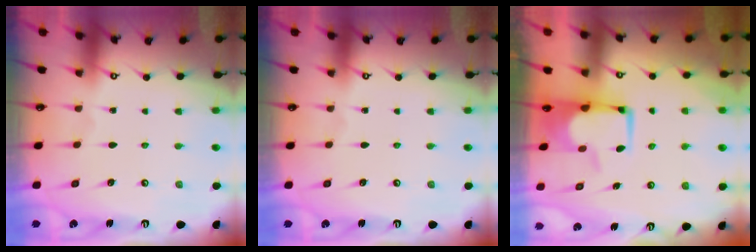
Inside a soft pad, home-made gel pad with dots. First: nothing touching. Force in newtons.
{"total": 0.0}
{"total": 4.2, "press": 4.2, "slide": 0.5}